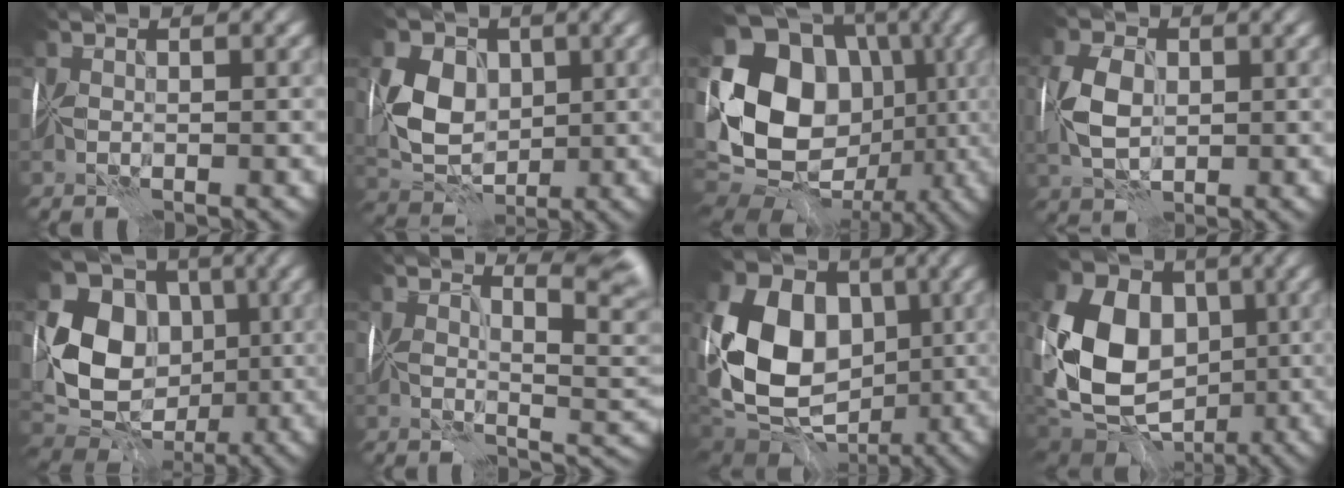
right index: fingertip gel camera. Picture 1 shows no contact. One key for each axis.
{"total": 4.3, "fx": 0.3, "fy": 3.3, "fz": 2.8, "tx": -0.060, "ty": -0.012, "tz": 0.004}
{"total": 14.4, "fx": -0.4, "fy": 11.7, "fz": 8.4, "tx": -0.152, "ty": -0.014, "tz": -0.006}
{"total": 3.5, "fx": -0.5, "fy": 2.2, "fz": 2.7, "tx": -0.069, "ty": -0.004, "tz": -0.010}
{"total": 8.2, "fx": -0.3, "fy": 6.7, "fz": 4.6, "tx": -0.086, "ty": -0.023, "tz": -0.010}
{"total": 6.2, "fx": 3.5, "fy": 1.0, "fz": 5.1, "tx": -0.028, "ty": 0.011, "tz": 0.042}
{"total": 10.9, "fx": -0.9, "fy": 8.3, "fz": 7.1, "tx": -0.131, "ty": -0.014, "tz": -0.032}
{"total": 11.1, "fx": -1.2, "fy": 8.5, "fz": 7.1, "tx": -0.143, "ty": -0.013, "tz": -0.037}